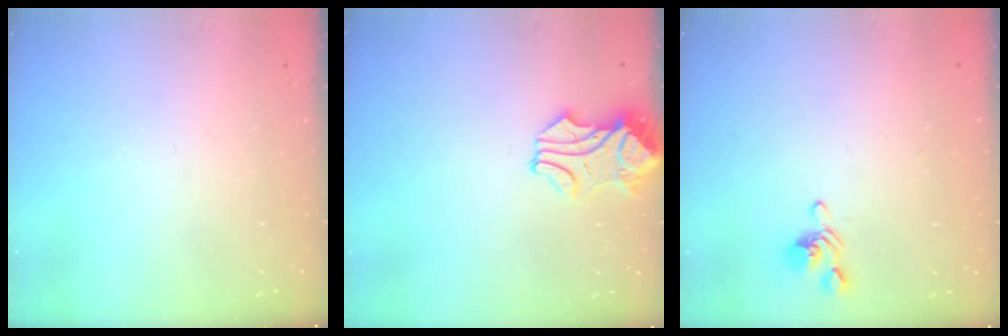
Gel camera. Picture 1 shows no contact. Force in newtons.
{"total": 0.9, "press": 0.7, "slide": 0.7}
{"total": 1.3, "press": 1.1, "slide": 0.8}